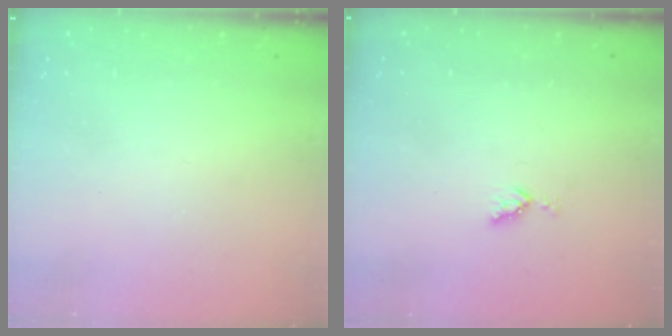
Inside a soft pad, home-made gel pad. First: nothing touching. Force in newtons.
{"total": 3.5, "press": 3.4, "slide": 0.9}